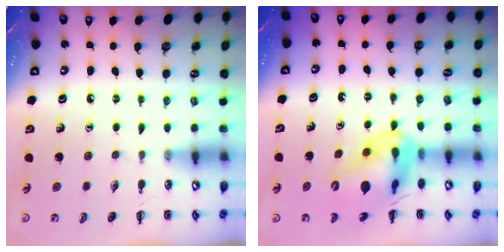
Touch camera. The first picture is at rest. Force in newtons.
{"total": 14.4, "press": 13.7, "slide": 4.4}